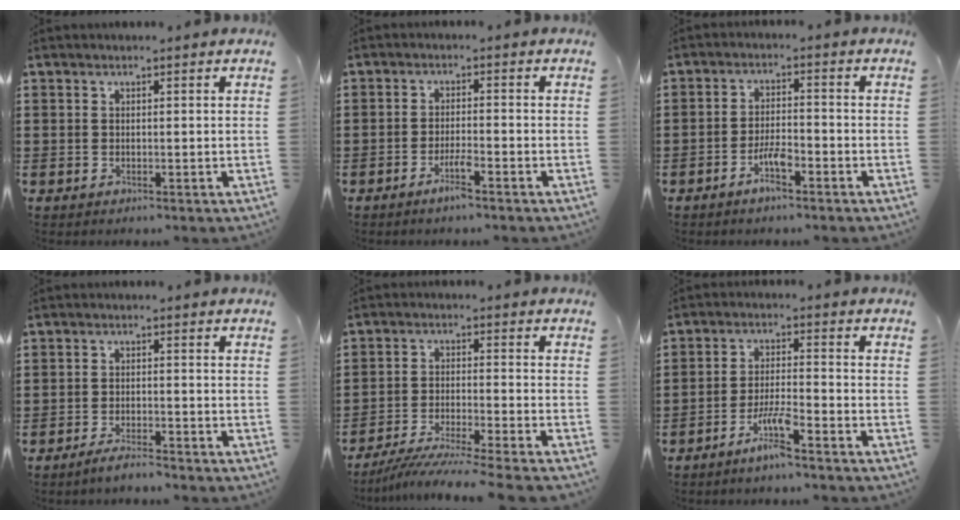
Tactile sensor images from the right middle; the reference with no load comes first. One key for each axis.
{"total": 3.0, "fx": -2.1, "fy": 0.1, "fz": 2.2, "tx": -0.043, "ty": 0.001, "tz": -0.040}
{"total": 4.1, "fx": -2.5, "fy": 1.0, "fz": 3.1, "tx": -0.066, "ty": 0.003, "tz": -0.050}
{"total": 2.6, "fx": -2.4, "fy": 0.1, "fz": 1.0, "tx": -0.017, "ty": 0.003, "tz": -0.046}
{"total": 5.5, "fx": -5.1, "fy": -0.5, "fz": 2.1, "tx": -0.047, "ty": -0.023, "tz": -0.102}
{"total": 5.0, "fx": -3.6, "fy": 0.3, "fz": 3.5, "tx": -0.072, "ty": -0.005, "tz": -0.067}